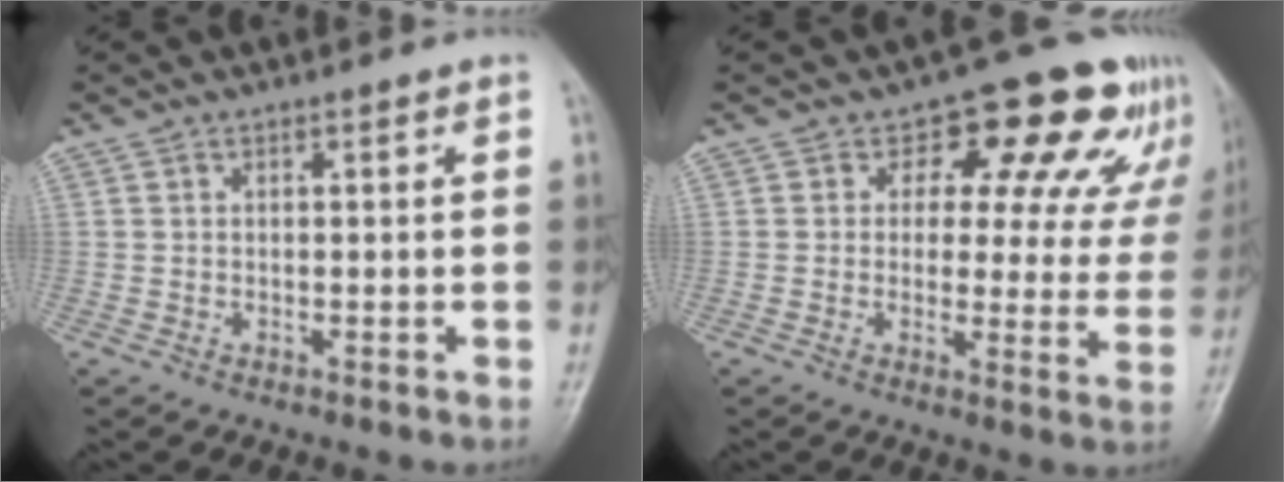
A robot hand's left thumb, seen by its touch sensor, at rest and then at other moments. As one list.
[{"total": 14.5, "force": [8.4, 8.5, 8.3], "torque": [-0.038, -0.029, 0.086]}]